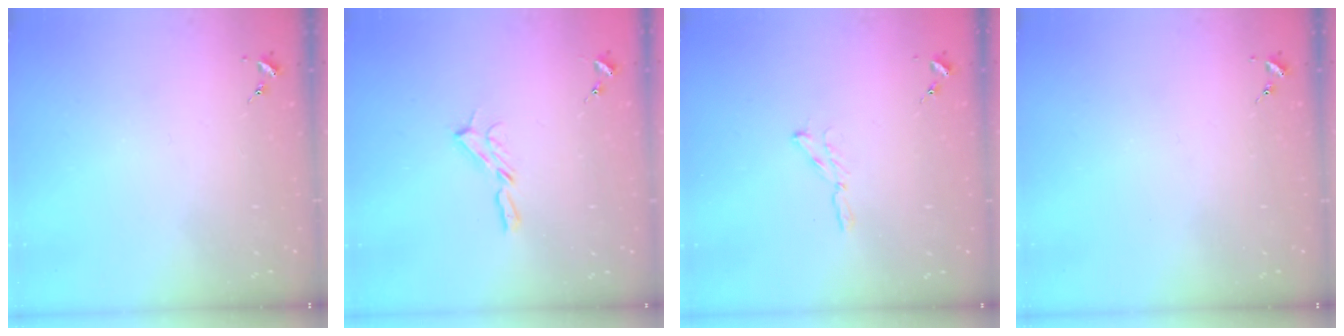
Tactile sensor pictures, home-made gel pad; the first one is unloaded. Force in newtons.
{"total": 5.4, "press": 5.4, "slide": 0.5}
{"total": 2.9, "press": 2.9, "slide": 0.3}
{"total": 0.0}